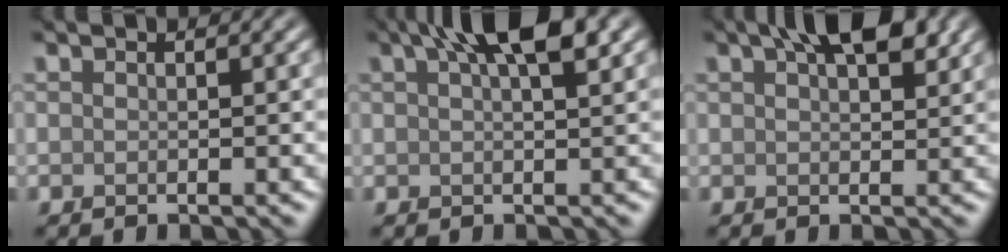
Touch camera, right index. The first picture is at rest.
{"total": 5.8, "force": [3.0, 1.9, 4.6], "torque": [-0.070, 0.016, 0.043]}
{"total": 5.7, "force": [3.2, 2.5, 4.0], "torque": [-0.060, 0.011, 0.049]}